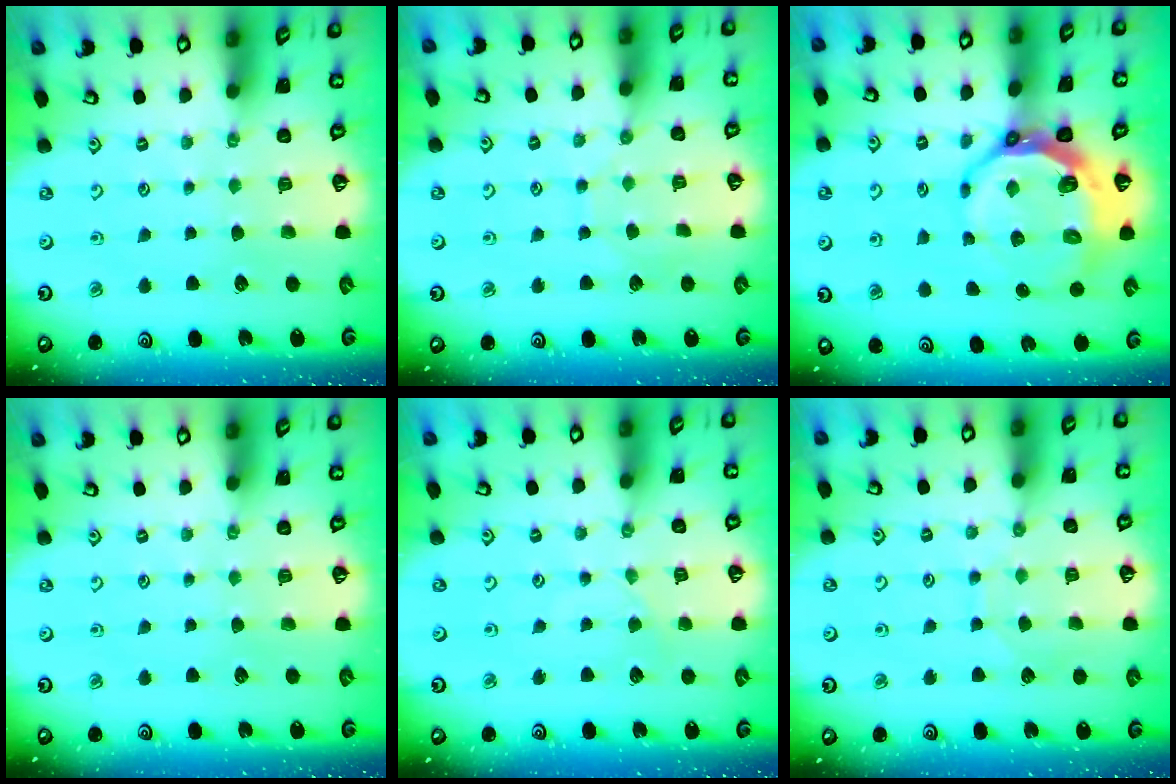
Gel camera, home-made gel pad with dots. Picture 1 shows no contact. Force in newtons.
{"total": 3.8, "press": 3.8, "slide": 0.3}
{"total": 11.0, "press": 10.1, "slide": 4.3}
{"total": 0.0}
{"total": 1.8, "press": 1.7, "slide": 0.4}
{"total": 6.2, "press": 6.2, "slide": 0.2}